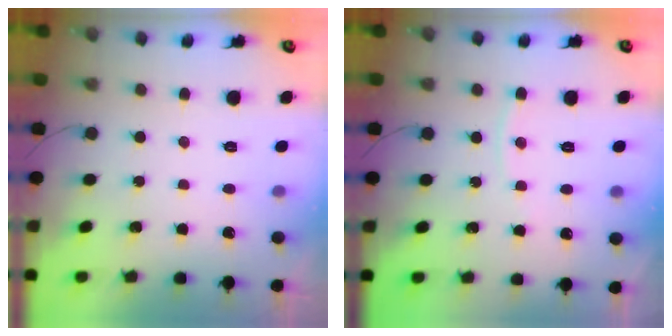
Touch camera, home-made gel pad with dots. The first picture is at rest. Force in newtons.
{"total": 4.4, "press": 4.3, "slide": 0.7}